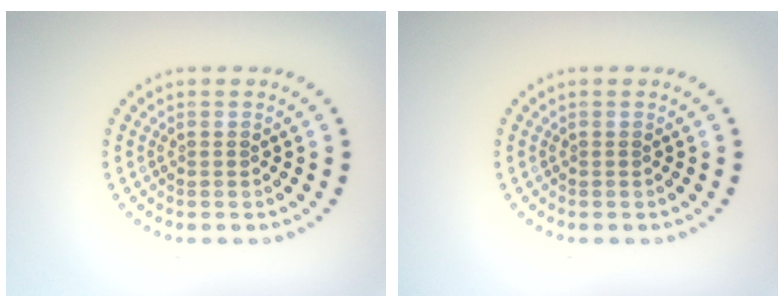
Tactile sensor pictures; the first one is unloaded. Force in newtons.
{"total": 0.0}